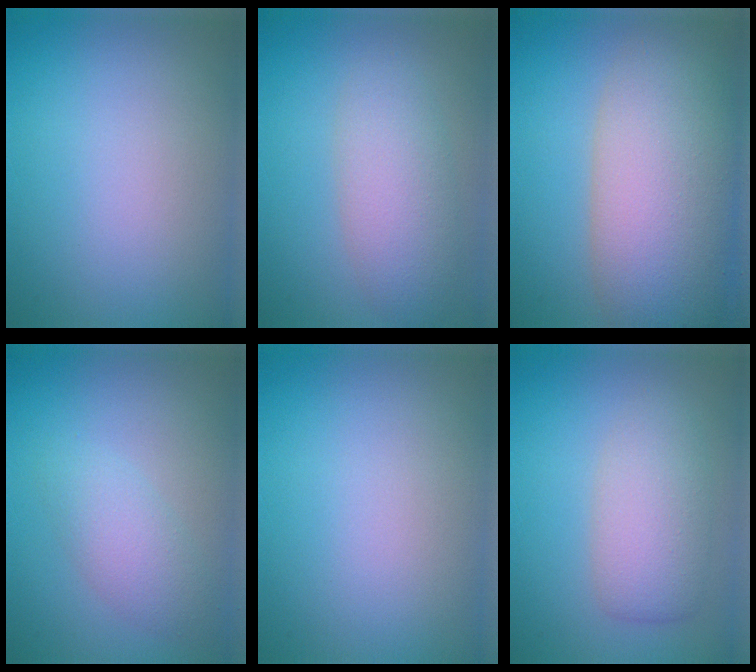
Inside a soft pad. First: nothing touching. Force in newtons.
{"total": 4.3, "press": 4.3, "slide": 0.1}
{"total": 10.6, "press": 10.5, "slide": 0.9}
{"total": 2.8, "press": 2.8, "slide": 0.2}
{"total": 0.0}
{"total": 4.0, "press": 4.0, "slide": 0.3}